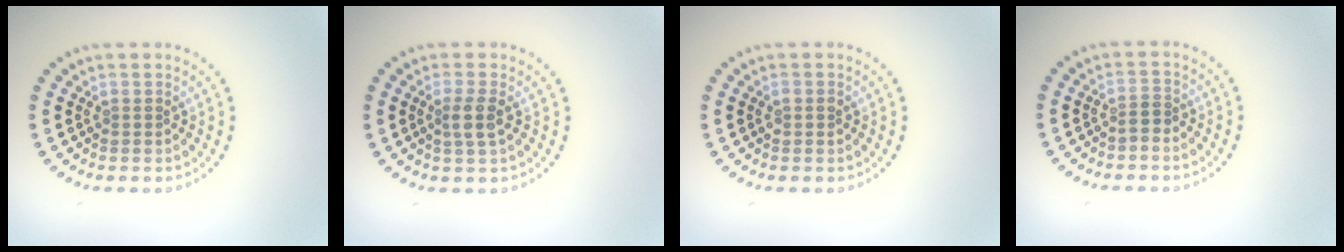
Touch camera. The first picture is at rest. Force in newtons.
{"total": 2.0, "press": 1.7, "slide": 1.0}
{"total": 1.0, "press": 1.0, "slide": 0.2}
{"total": 0.9, "press": 0.7, "slide": 0.6}